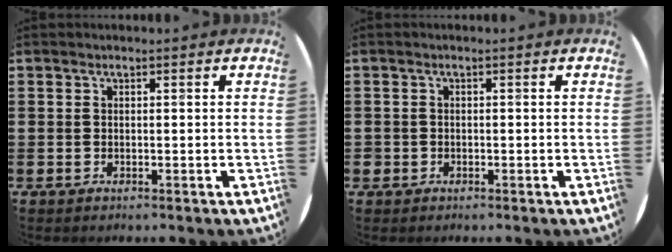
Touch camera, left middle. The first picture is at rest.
{"total": 0.7, "force": [-0.2, 0.6, -0.1], "torque": [0.002, 0.008, -0.009]}